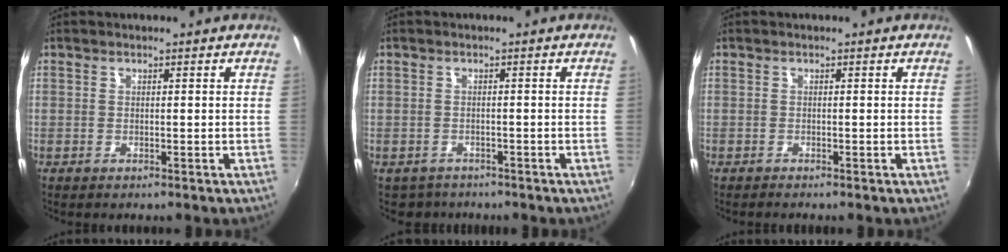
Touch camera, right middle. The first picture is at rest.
{"total": 2.5, "force": [-1.9, 1.6, 0.1], "torque": [-0.009, -0.005, -0.027]}
{"total": 0.6, "force": [-0.6, 0.1, 0.1], "torque": [-0.002, -0.004, -0.013]}